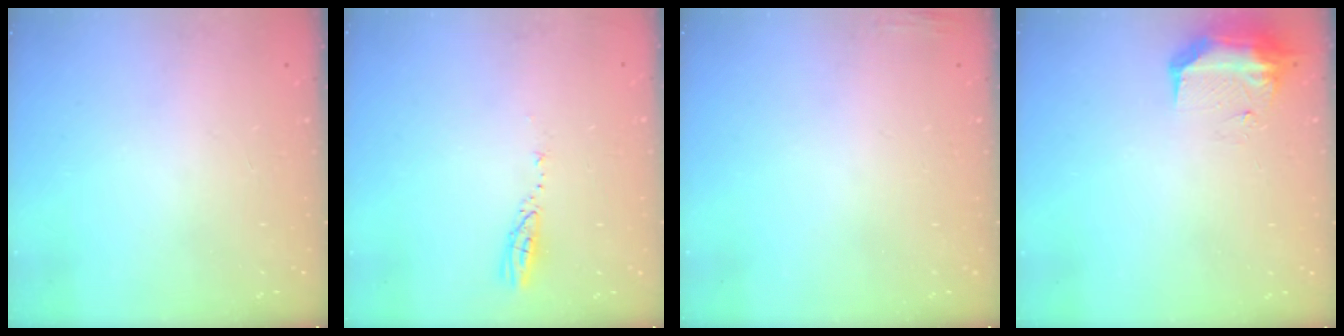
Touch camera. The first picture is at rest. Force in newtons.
{"total": 3.5, "press": 3.4, "slide": 0.3}
{"total": 3.1, "press": 3.0, "slide": 0.8}
{"total": 15.7, "press": 10.5, "slide": 11.7}